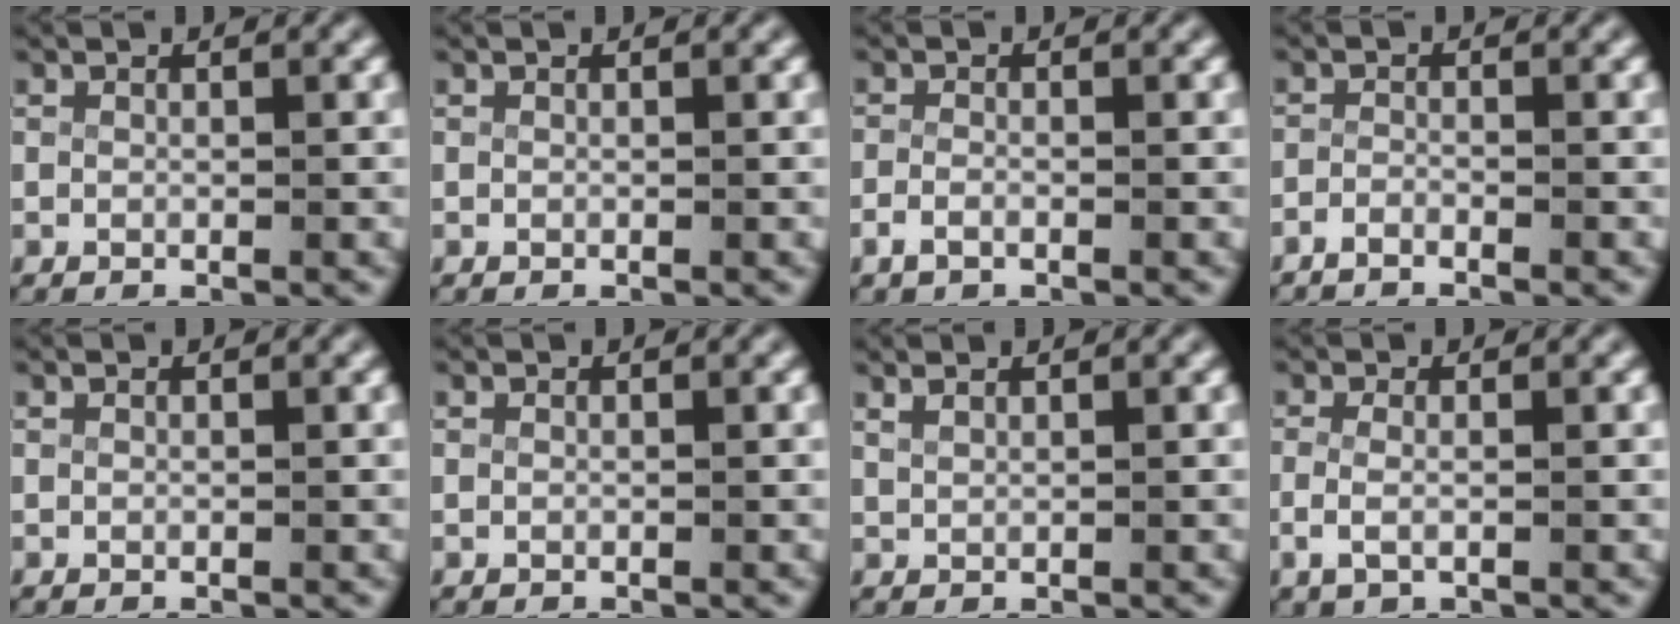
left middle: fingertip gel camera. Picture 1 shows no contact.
{"total": 0.0}
{"total": 1.6, "force": [-1.2, 0.7, 0.8], "torque": [-0.035, -0.013, -0.017]}
{"total": 2.0, "force": [-2.0, 0.3, 0.3], "torque": [-0.016, -0.010, -0.034]}
{"total": 0.0}
{"total": 0.0}
{"total": 0.7, "force": [0.7, 0.0, 0.2], "torque": [-0.006, -0.003, 0.020]}
{"total": 2.1, "force": [-0.8, 0.9, 1.7], "torque": [-0.054, -0.015, -0.007]}